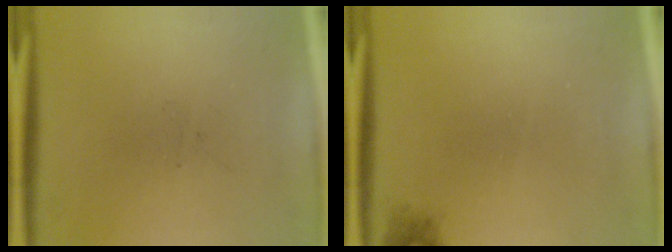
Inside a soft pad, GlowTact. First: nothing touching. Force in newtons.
{"total": 1.1}